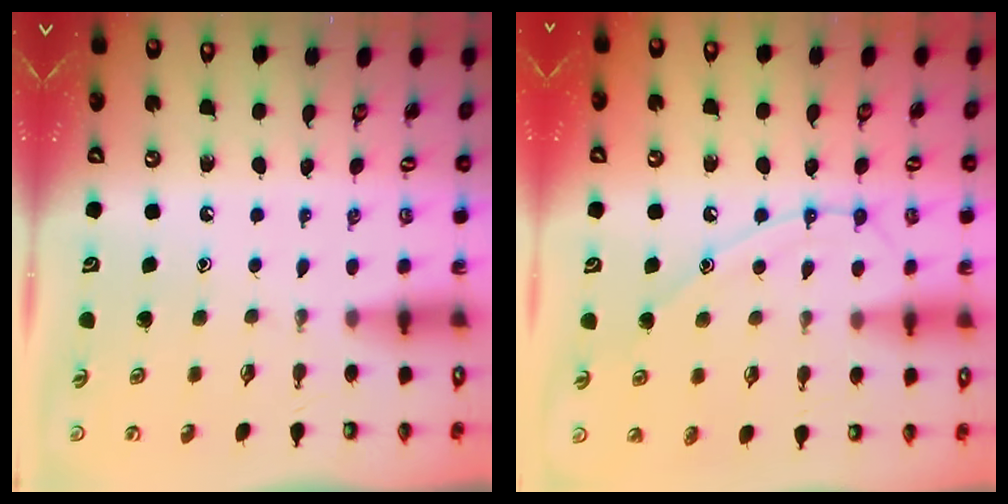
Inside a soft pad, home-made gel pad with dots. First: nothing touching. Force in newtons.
{"total": 10.4, "press": 10.4, "slide": 0.7}